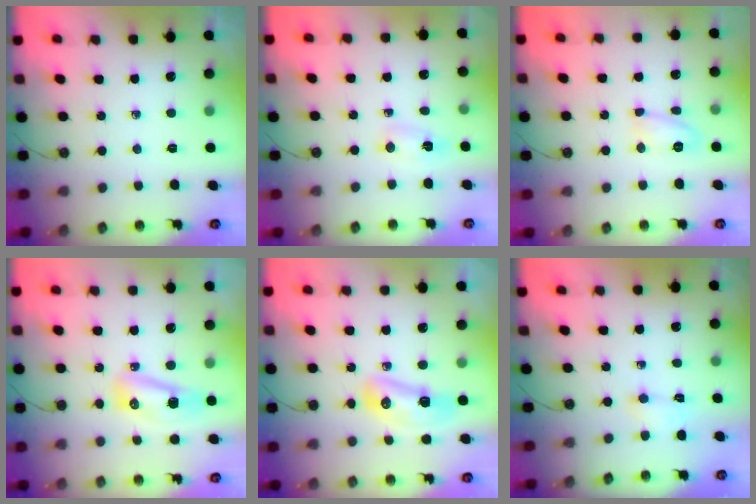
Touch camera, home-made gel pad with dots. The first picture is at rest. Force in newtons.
{"total": 2.9, "press": 1.6, "slide": 2.4}
{"total": 7.7, "press": 7.7, "slide": 0.6}
{"total": 19.7, "press": 11.5, "slide": 15.9}
{"total": 9.0, "press": 8.9, "slide": 1.4}
{"total": 2.4, "press": 2.3, "slide": 0.7}